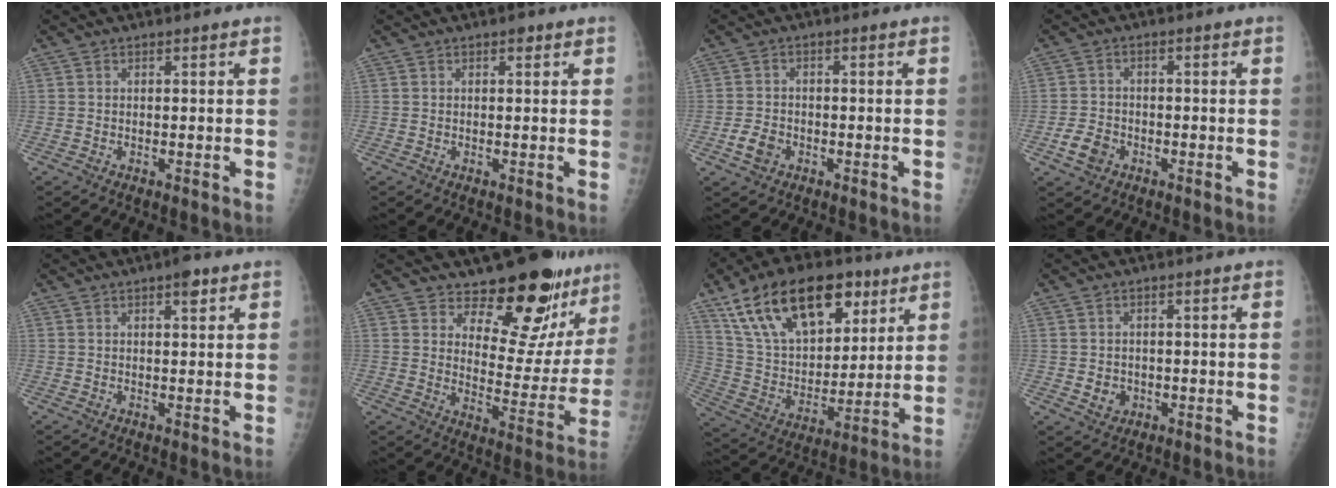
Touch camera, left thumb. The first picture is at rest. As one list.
[{"total": 1.1, "force": [0.6, 0.6, 0.7], "torque": [-0.004, 0.000, 0.005]}, {"total": 3.7, "force": [-1.5, 2.8, 2.0], "torque": [-0.033, 0.008, -0.027]}, {"total": 4.4, "force": [-2.0, 3.3, 2.1], "torque": [-0.034, 0.012, -0.035]}, {"total": 2.8, "force": [1.6, 0.9, 2.1], "torque": [-0.023, -0.004, 0.019]}, {"total": 17.7, "force": [14.3, 6.8, 7.9], "torque": [-0.051, -0.120, 0.188]}, {"total": 24.2, "force": [13.3, 13.2, 15.4], "torque": [-0.242, -0.023, 0.238]}, {"total": 3.2, "force": [-0.5, 2.8, 1.4], "torque": [-0.010, 0.002, 0.000]}]